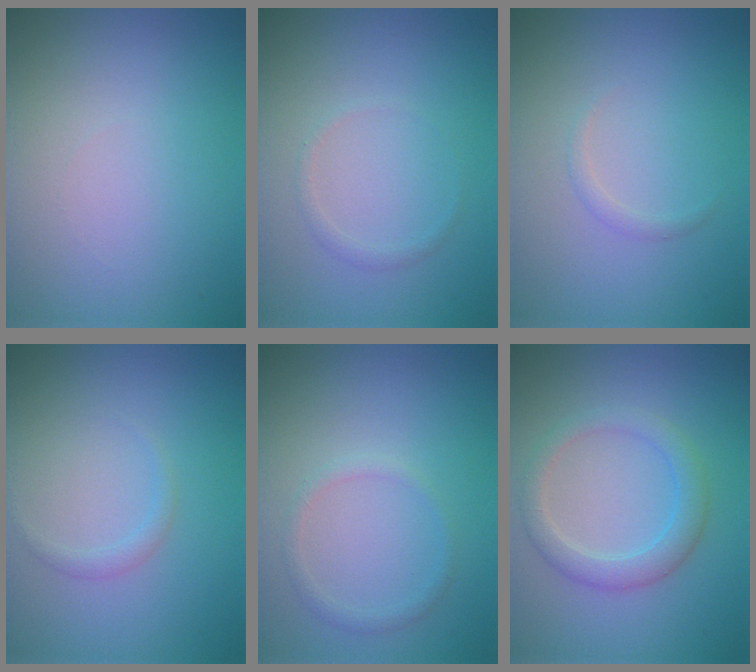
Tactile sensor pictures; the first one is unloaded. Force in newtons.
{"total": 0.7, "press": 0.7, "slide": 0.0}
{"total": 0.7, "press": 0.7, "slide": 0.1}
{"total": 0.8, "press": 0.8, "slide": 0.1}
{"total": 1.1, "press": 1.1, "slide": 0.0}
{"total": 2.8, "press": 2.8, "slide": 0.1}